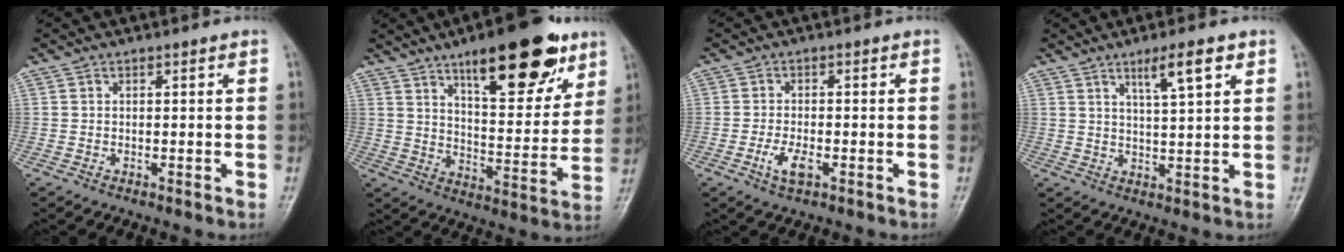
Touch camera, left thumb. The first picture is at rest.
{"total": 21.0, "force": [12.6, 7.5, 15.0], "torque": [-0.173, -0.058, 0.194]}
{"total": 3.9, "force": [-1.5, 1.8, 3.1], "torque": [-0.062, 0.002, -0.025]}
{"total": 6.4, "force": [3.8, 1.1, 5.1], "torque": [-0.083, -0.018, 0.066]}